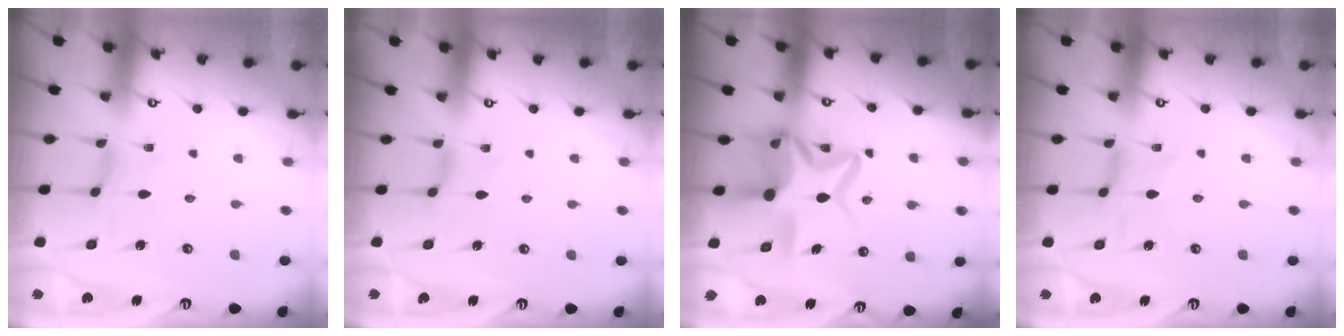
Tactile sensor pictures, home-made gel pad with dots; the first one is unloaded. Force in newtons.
{"total": 0.8, "press": 0.8, "slide": 0.3}
{"total": 14.1, "press": 14.0, "slide": 1.6}
{"total": 0.0}